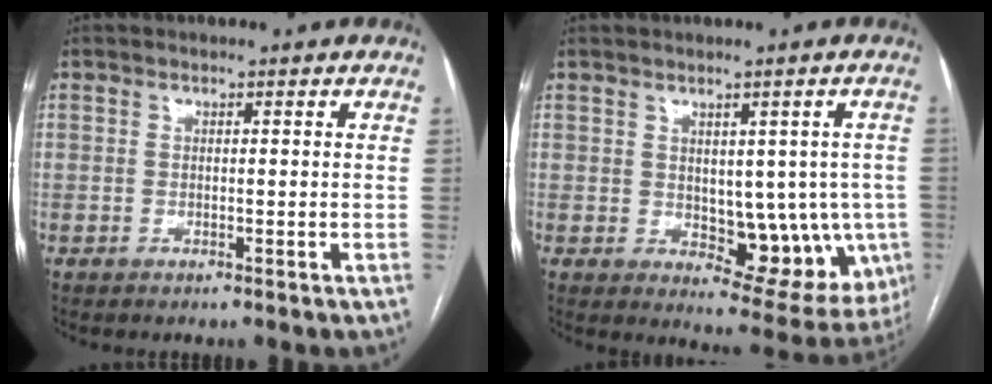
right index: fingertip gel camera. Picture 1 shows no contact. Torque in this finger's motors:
{"motor_torque": [0.10, 0.08, 0.00, 0.03]}